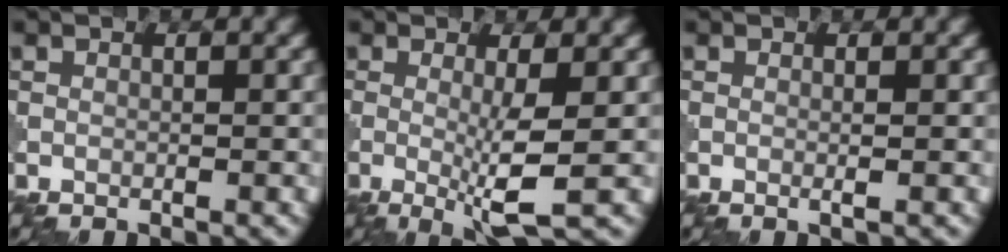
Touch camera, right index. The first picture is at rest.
{"total": 4.4, "force": [-0.5, 0.6, 4.4], "torque": [-0.079, -0.013, -0.008]}
{"total": 0.9, "force": [0.0, 0.2, 0.8], "torque": [-0.011, 0.000, -0.004]}